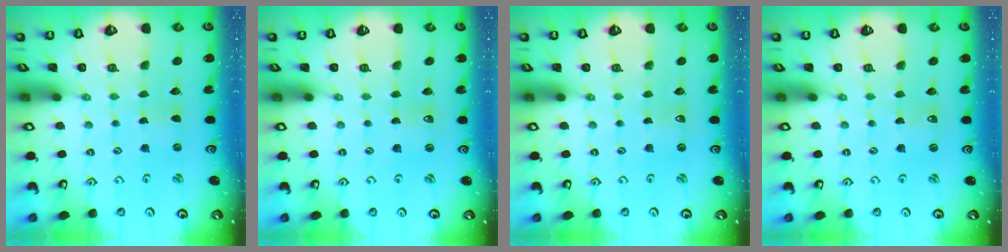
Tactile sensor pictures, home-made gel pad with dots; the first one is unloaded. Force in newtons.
{"total": 1.2, "press": 1.2, "slide": 0.1}
{"total": 0.0}
{"total": 0.0}